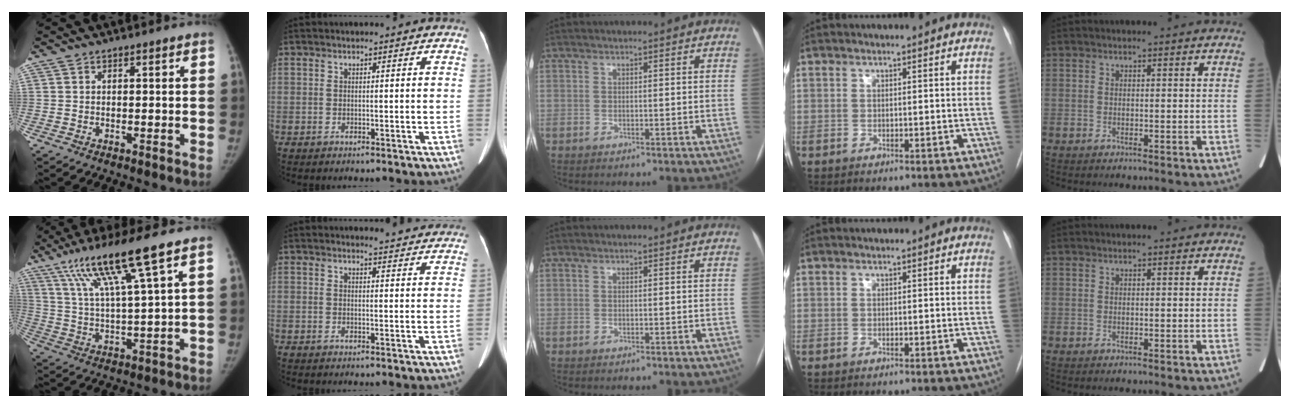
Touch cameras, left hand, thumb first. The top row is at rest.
{"thumb": {"total": 14.5, "force": [8.5, 0.3, 11.8], "torque": [-0.218, -0.028, 0.159]}, "index": {"total": 6.0, "force": [5.8, 0.8, 1.1], "torque": [-0.009, -0.004, 0.048]}}